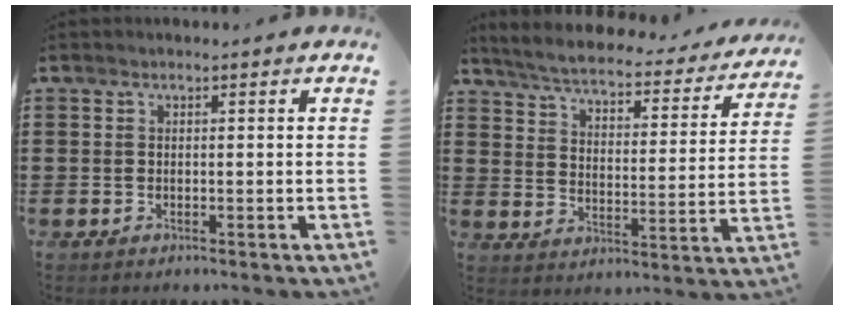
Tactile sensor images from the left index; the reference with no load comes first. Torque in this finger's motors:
{"motor_torque": [1.07, -1.07, -0.01, -0.14]}